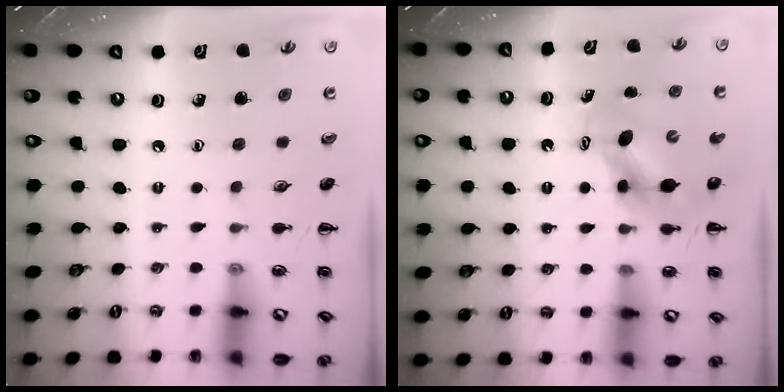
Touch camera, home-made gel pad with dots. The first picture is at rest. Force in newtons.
{"total": 6.4, "press": 6.4, "slide": 0.8}